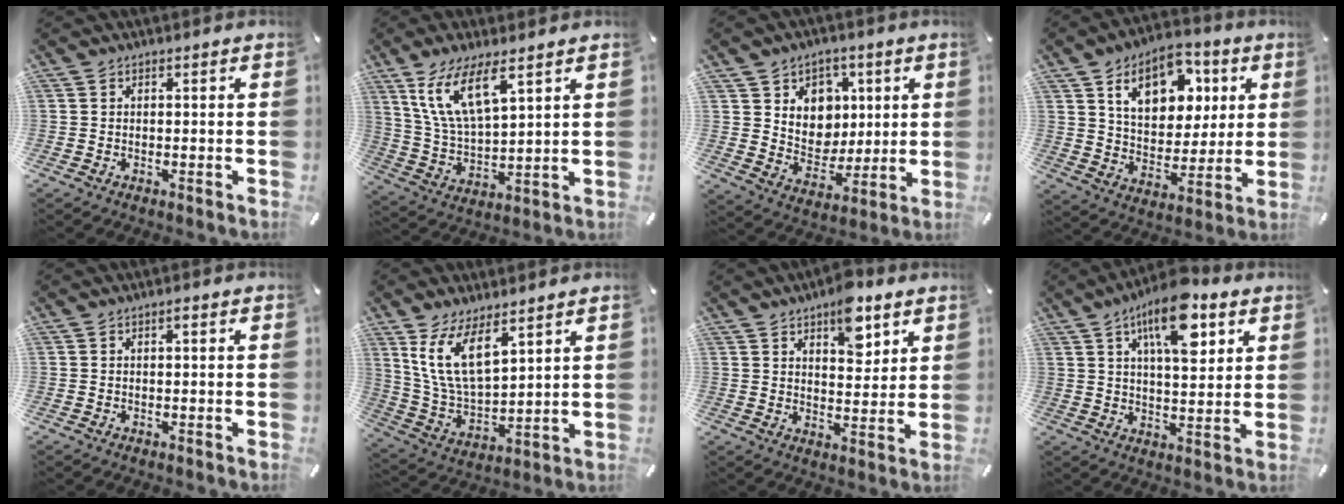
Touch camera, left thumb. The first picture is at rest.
{"total": 12.2, "force": [7.5, 4.5, 8.4], "torque": [-0.201, -0.021, 0.136]}
{"total": 9.8, "force": [3.0, 9.1, 1.9], "torque": [-0.029, -0.033, 0.060]}
{"total": 15.4, "force": [7.5, 10.4, 8.6], "torque": [-0.136, -0.022, 0.135]}
{"total": 0.8, "force": [0.0, 0.2, 0.8], "torque": [-0.016, 0.001, 0.000]}
{"total": 12.3, "force": [7.3, 6.0, 8.0], "torque": [-0.183, -0.026, 0.136]}
{"total": 9.3, "force": [5.8, 4.7, 5.5], "torque": [-0.058, -0.032, 0.094]}
{"total": 14.3, "force": [7.2, 6.2, 10.8], "torque": [-0.168, -0.022, 0.122]}